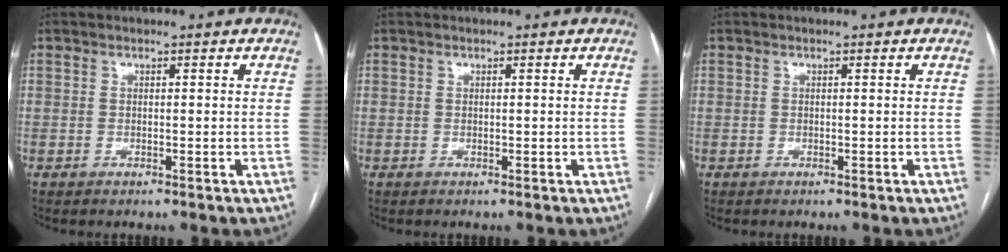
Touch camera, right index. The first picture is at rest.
{"total": 0.0}
{"total": 0.0}